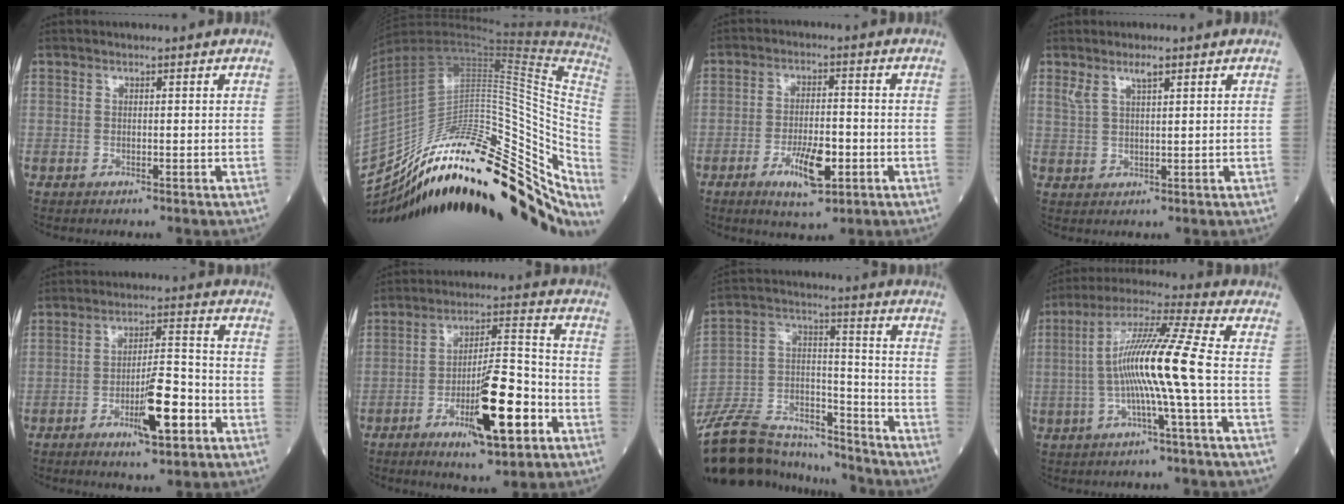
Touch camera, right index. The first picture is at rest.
{"total": 35.3, "force": [-19.2, 13.0, 26.7], "torque": [-0.398, 0.014, -0.292]}
{"total": 7.3, "force": [-3.1, 2.2, 6.3], "torque": [-0.112, -0.005, -0.049]}
{"total": 3.1, "force": [2.1, 0.6, 2.2], "torque": [-0.049, 0.009, 0.043]}
{"total": 8.4, "force": [-3.7, 1.5, 7.4], "torque": [-0.127, 0.000, -0.059]}
{"total": 13.0, "force": [-5.5, 2.4, 11.5], "torque": [-0.193, -0.001, -0.088]}
{"total": 22.4, "force": [-20.4, 6.5, 6.5], "torque": [-0.173, 0.007, -0.340]}
{"total": 12.2, "force": [-1.4, -1.5, 12.0], "torque": [-0.226, 0.017, -0.035]}